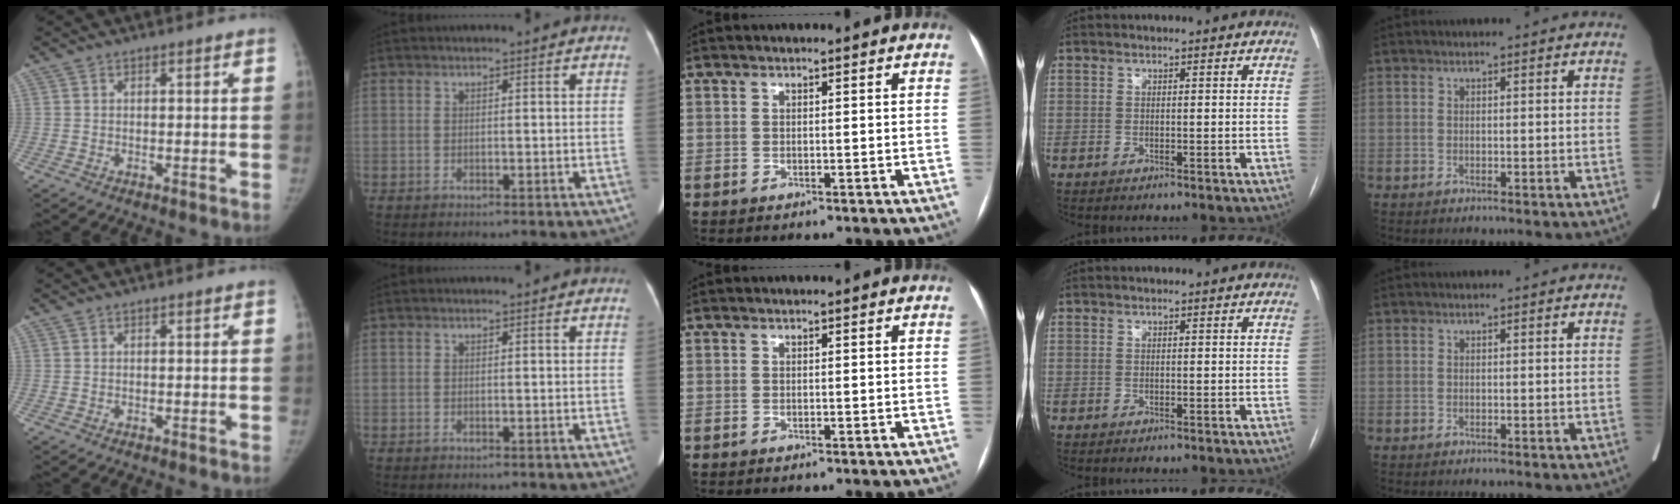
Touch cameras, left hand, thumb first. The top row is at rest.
{}